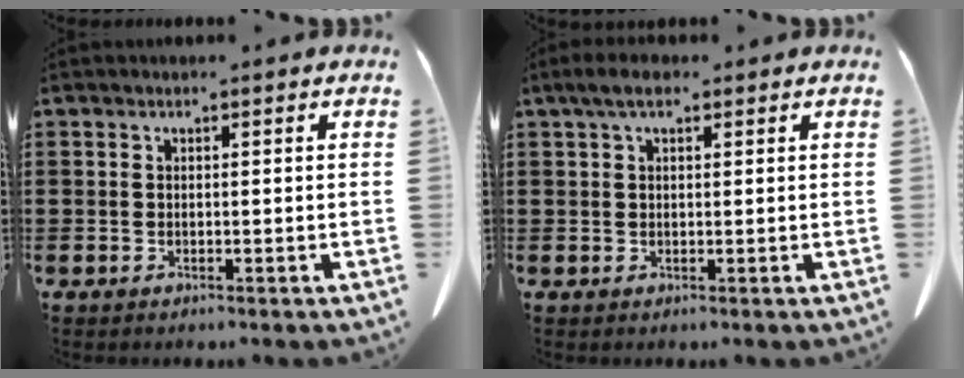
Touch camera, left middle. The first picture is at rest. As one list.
[{"total": 3.0, "force": [1.6, 1.1, 2.3], "torque": [-0.049, 0.005, 0.029]}]